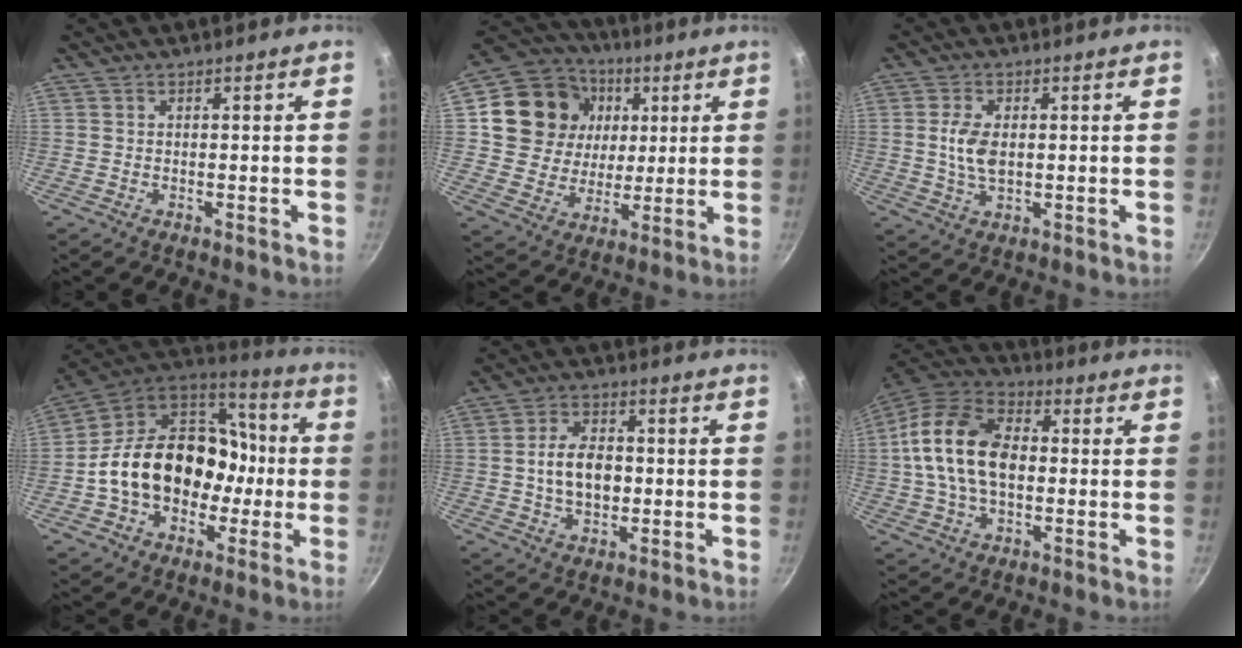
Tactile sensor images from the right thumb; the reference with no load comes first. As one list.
[{"total": 17.6, "force": [4.8, 15.3, 7.3], "torque": [-0.113, 0.006, 0.082]}, {"total": 6.1, "force": [0.4, 3.4, 5.1], "torque": [-0.100, -0.001, 0.009]}, {"total": 23.3, "force": [-3.1, 18.0, 14.5], "torque": [-0.215, 0.069, -0.041]}, {"total": 9.0, "force": [-0.3, 5.8, 6.9], "torque": [-0.105, 0.013, -0.008]}, {"total": 17.3, "force": [0.5, 10.9, 13.4], "torque": [-0.232, 0.029, -0.006]}]